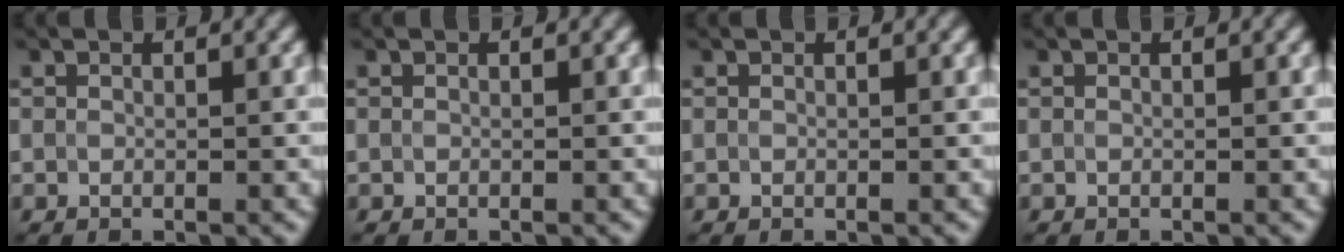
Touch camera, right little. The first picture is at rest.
{"total": 0.0}
{"total": 0.0}
{"total": 0.0}